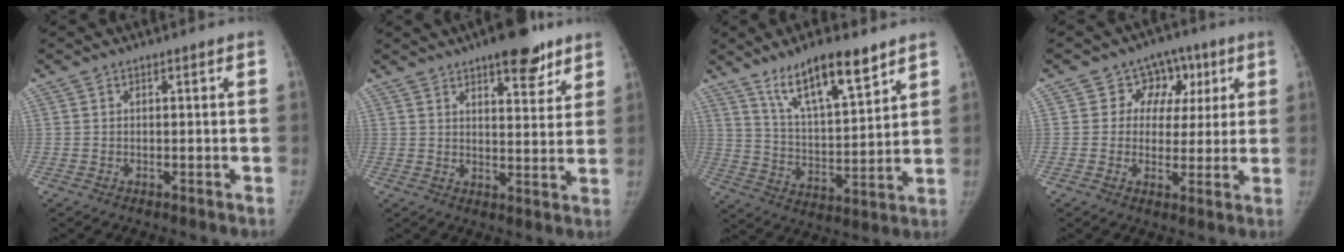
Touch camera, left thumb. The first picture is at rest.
{"total": 10.4, "force": [6.9, 3.8, 6.8], "torque": [-0.061, -0.034, 0.094]}
{"total": 14.7, "force": [10.0, 4.1, 10.0], "torque": [-0.151, -0.053, 0.184]}
{"total": 8.4, "force": [3.1, 7.4, 2.6], "torque": [0.018, 0.000, 0.038]}